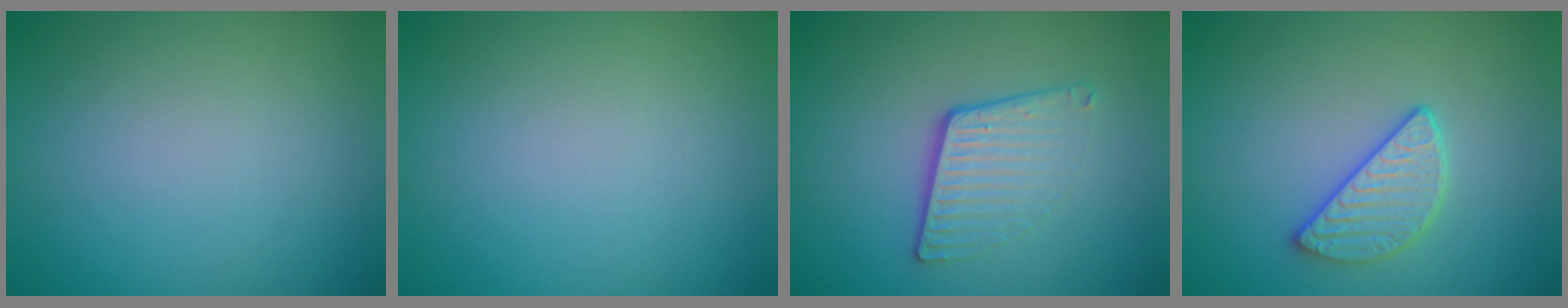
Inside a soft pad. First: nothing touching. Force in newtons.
{"total": 0.0}
{"total": 4.0, "press": 2.6, "slide": 3.1}
{"total": 2.9, "press": 2.6, "slide": 1.3}